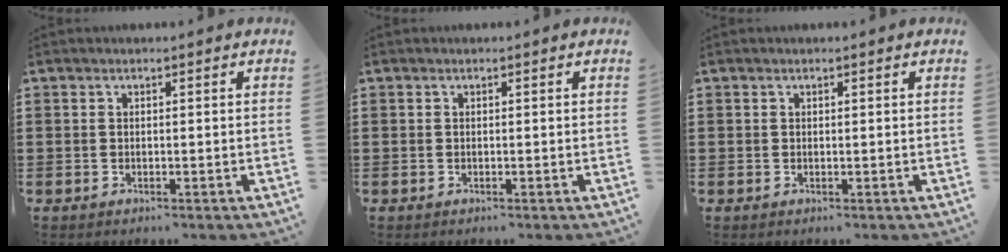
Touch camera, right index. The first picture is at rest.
{"total": 0.0}
{"total": 0.0}